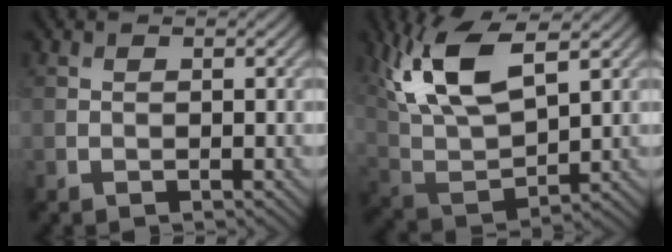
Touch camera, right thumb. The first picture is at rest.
{"total": 13.1, "force": [6.1, 5.4, 10.2], "torque": [-0.234, 0.008, 0.121]}